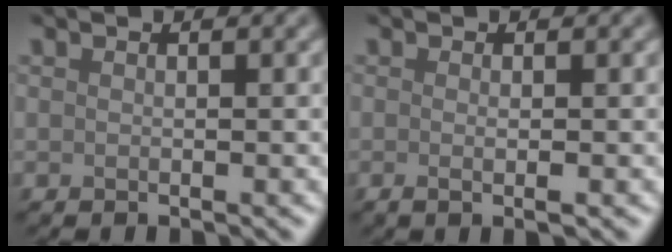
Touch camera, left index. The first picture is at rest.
{"total": 1.4, "force": [-0.2, 0.3, 1.4], "torque": [-0.020, -0.004, -0.005]}